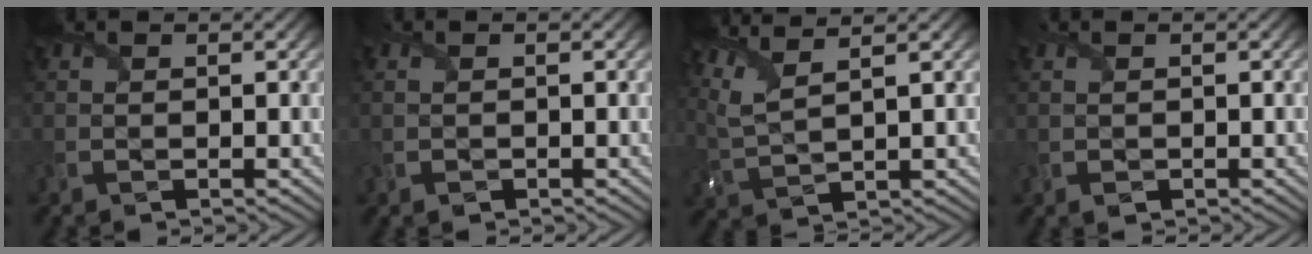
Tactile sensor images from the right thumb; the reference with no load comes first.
{"total": 0.8, "force": [-0.4, 0.7, 0.2], "torque": [-0.011, -0.001, -0.008]}
{"total": 6.1, "force": [4.5, 0.7, 4.0], "torque": [-0.102, 0.012, 0.087]}
{"total": 0.7, "force": [-0.1, 0.5, 0.4], "torque": [-0.012, 0.001, 0.000]}